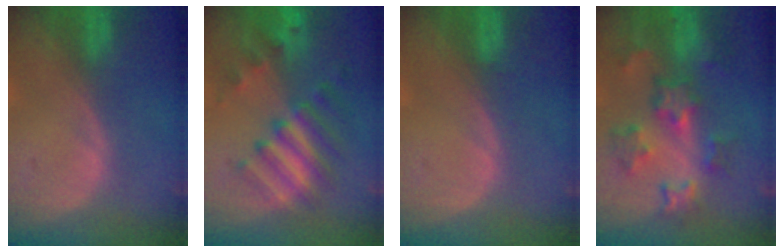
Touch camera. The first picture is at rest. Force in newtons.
{"total": 9.4, "press": 8.3, "slide": 4.3}
{"total": 0.6, "press": 0.6, "slide": 0.2}
{"total": 8.7, "press": 7.8, "slide": 3.8}